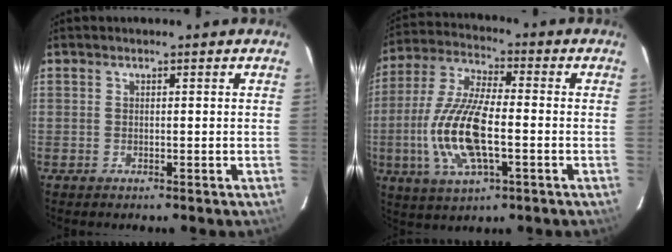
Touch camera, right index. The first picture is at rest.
{"total": 15.4, "force": [-3.2, 5.5, 14.1], "torque": [-0.300, -0.003, -0.063]}